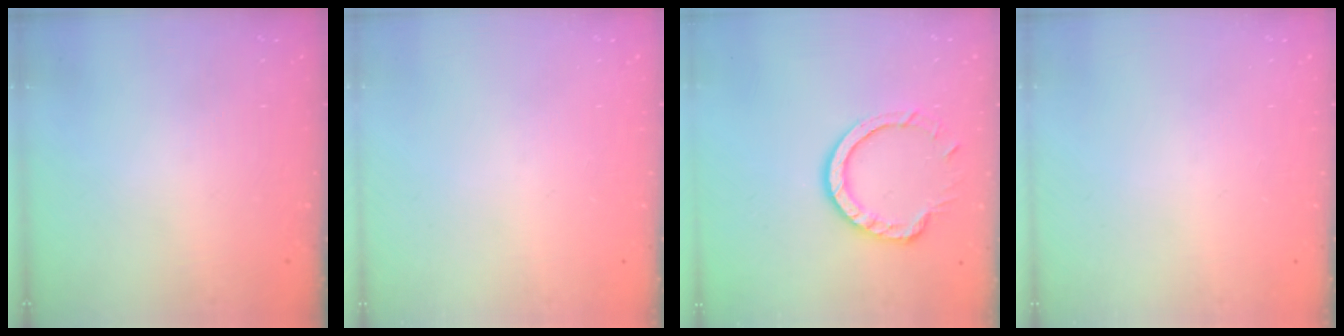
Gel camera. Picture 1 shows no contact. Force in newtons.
{"total": 0.0}
{"total": 10.8, "press": 10.7, "slide": 1.3}
{"total": 0.0}